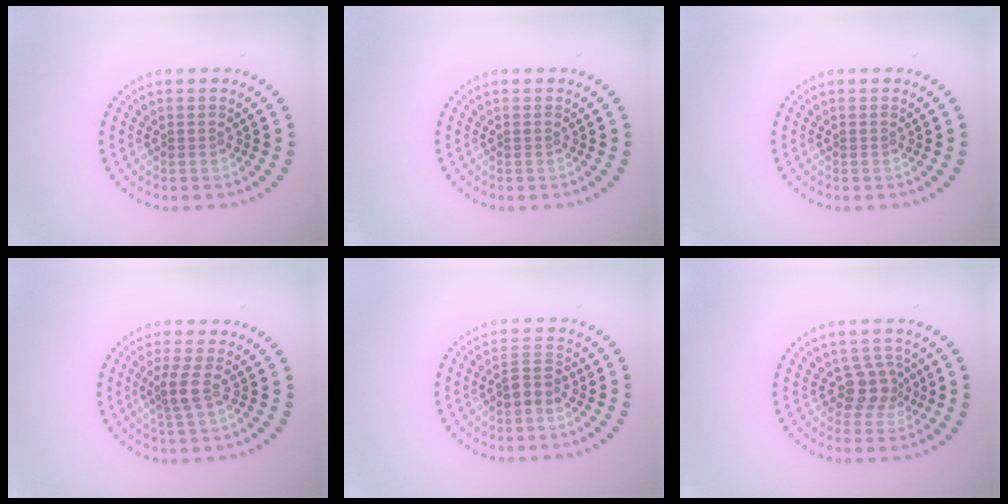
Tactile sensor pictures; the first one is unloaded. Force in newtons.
{"total": 0.0}
{"total": 0.0}
{"total": 2.0, "press": 1.6, "slide": 1.2}
{"total": 1.9, "press": 1.5, "slide": 1.0}
{"total": 2.7, "press": 2.2, "slide": 1.7}